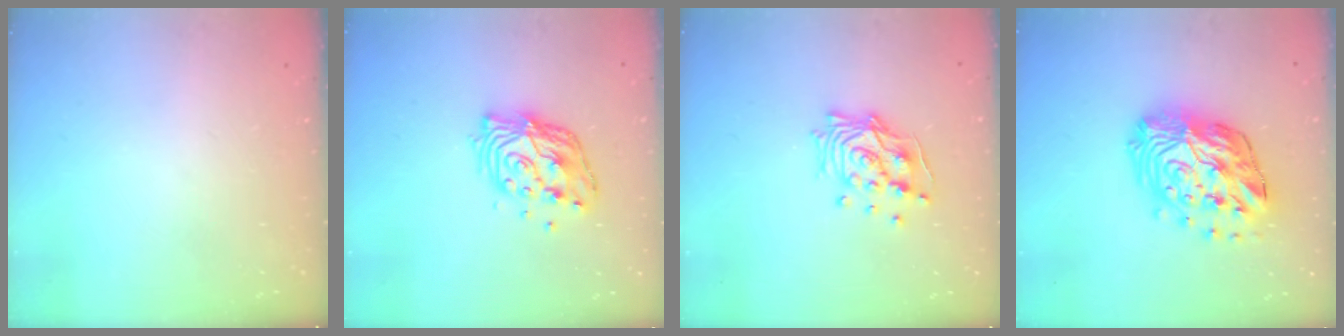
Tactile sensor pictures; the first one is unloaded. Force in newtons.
{"total": 12.5, "press": 12.5, "slide": 1.1}
{"total": 13.7, "press": 13.6, "slide": 1.7}
{"total": 18.7, "press": 18.7, "slide": 1.4}